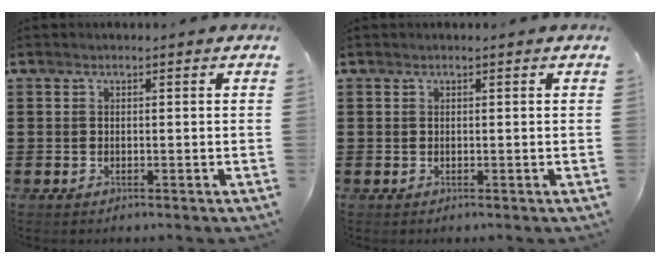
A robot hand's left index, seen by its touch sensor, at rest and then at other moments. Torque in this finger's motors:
{"motor_torque": [-0.11, 0.09, 0.00, 0.00]}